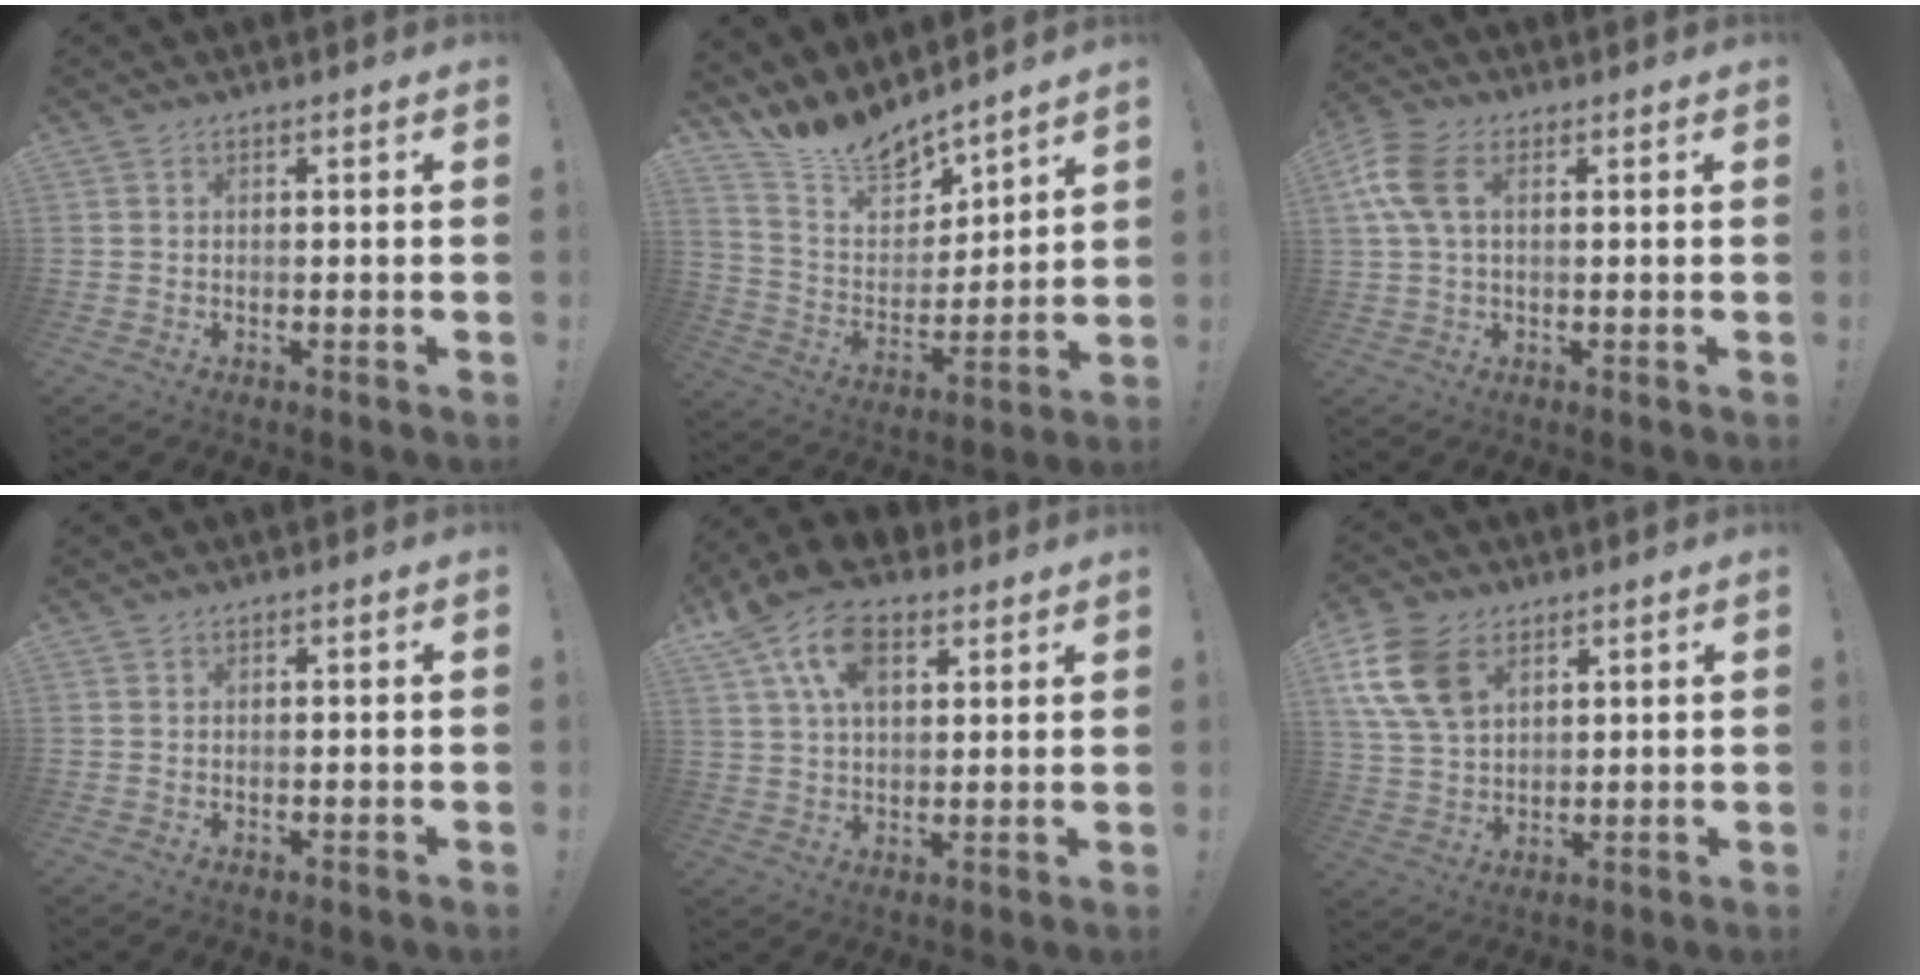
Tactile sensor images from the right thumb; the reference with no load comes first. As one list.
[{"total": 14.3, "force": [13.0, 4.6, 3.8], "torque": [-0.093, -0.104, 0.240]}, {"total": 9.6, "force": [2.5, 5.5, 7.4], "torque": [-0.169, 0.009, 0.049]}, {"total": 0.0}, {"total": 15.3, "force": [8.1, 8.8, 9.6], "torque": [-0.192, -0.030, 0.145]}, {"total": 14.4, "force": [6.6, 9.8, 8.4], "torque": [-0.173, -0.020, 0.130]}]